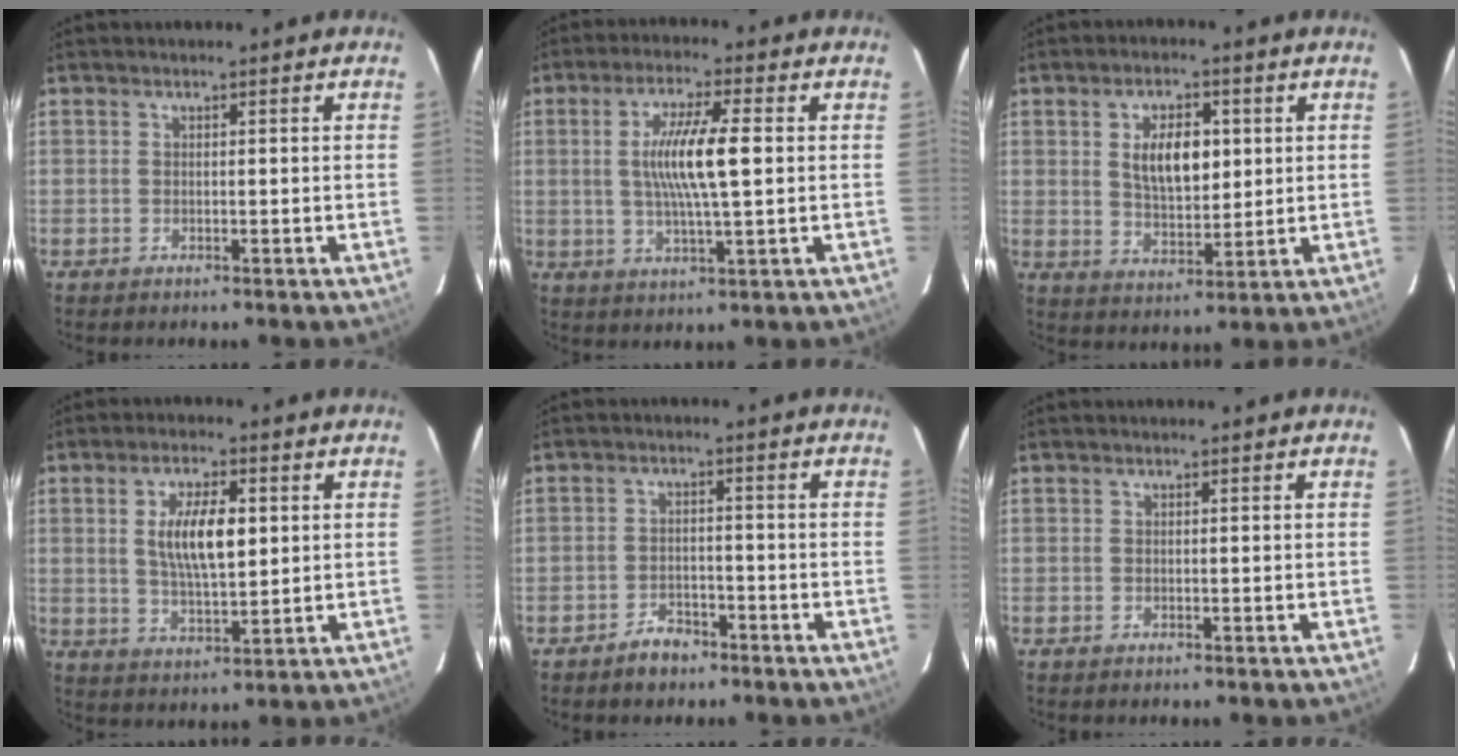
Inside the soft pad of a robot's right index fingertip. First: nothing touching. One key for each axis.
{"total": 9.9, "fx": 0.9, "fy": 1.2, "fz": 9.8, "tx": -0.182, "ty": -0.001, "tz": 0.018}
{"total": 9.0, "fx": 2.2, "fy": 4.6, "fz": 7.4, "tx": -0.133, "ty": 0.005, "tz": 0.045}
{"total": 9.4, "fx": 2.0, "fy": 3.4, "fz": 8.5, "tx": -0.156, "ty": 0.001, "tz": 0.040}
{"total": 4.2, "fx": -3.2, "fy": 2.4, "fz": 1.1, "tx": -0.031, "ty": 0.012, "tz": -0.048}
{"total": 0.0}